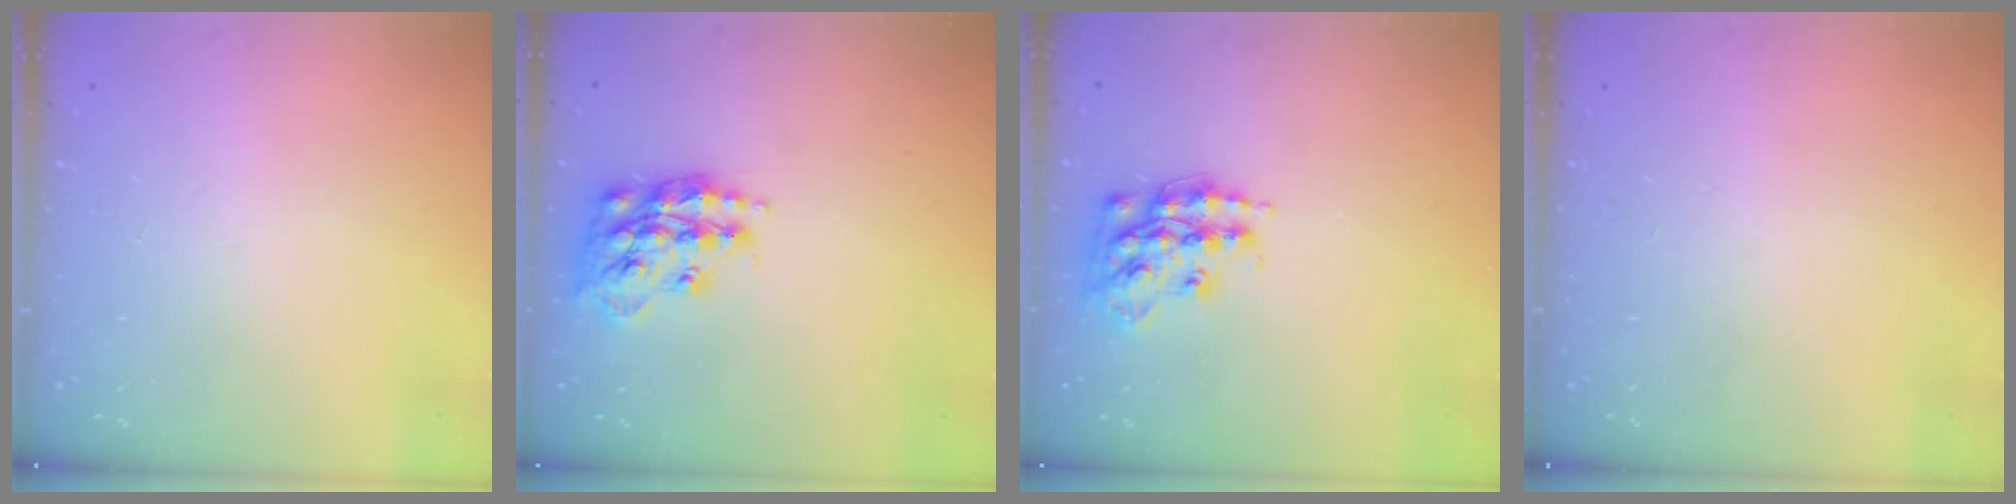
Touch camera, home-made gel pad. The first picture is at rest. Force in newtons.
{"total": 16.0, "press": 16.0, "slide": 1.2}
{"total": 15.3, "press": 15.3, "slide": 1.0}
{"total": 0.0}